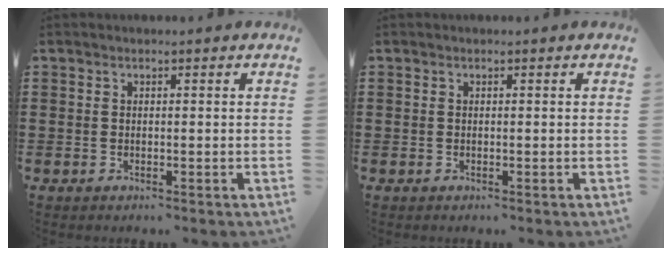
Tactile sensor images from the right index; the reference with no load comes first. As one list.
[{"total": 0.0}]